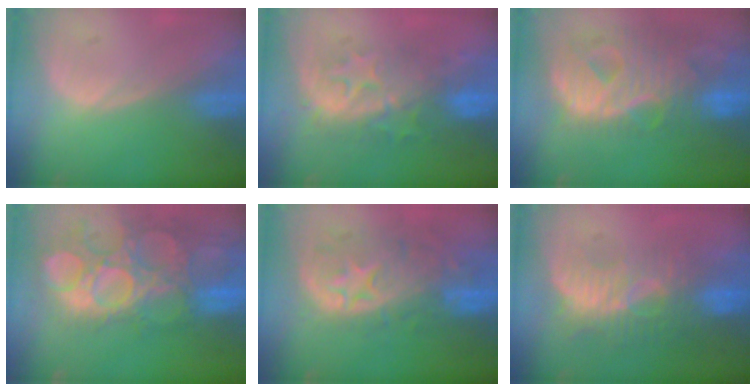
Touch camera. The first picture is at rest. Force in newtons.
{"total": 8.2, "press": 8.2, "slide": 0.8}
{"total": 12.9, "press": 10.9, "slide": 6.9}
{"total": 14.8, "press": 12.7, "slide": 7.6}
{"total": 11.1, "press": 9.7, "slide": 5.2}
{"total": 9.1, "press": 8.4, "slide": 3.6}